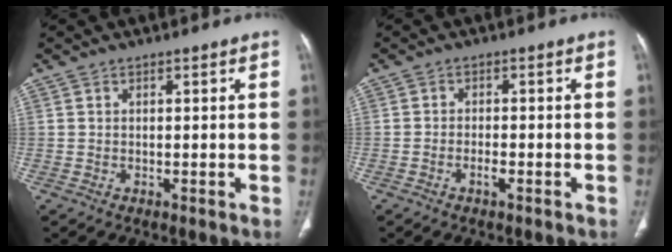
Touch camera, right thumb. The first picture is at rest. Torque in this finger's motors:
{"motor_torque": [-0.28, 0.00, -0.34, -0.14, -0.03]}